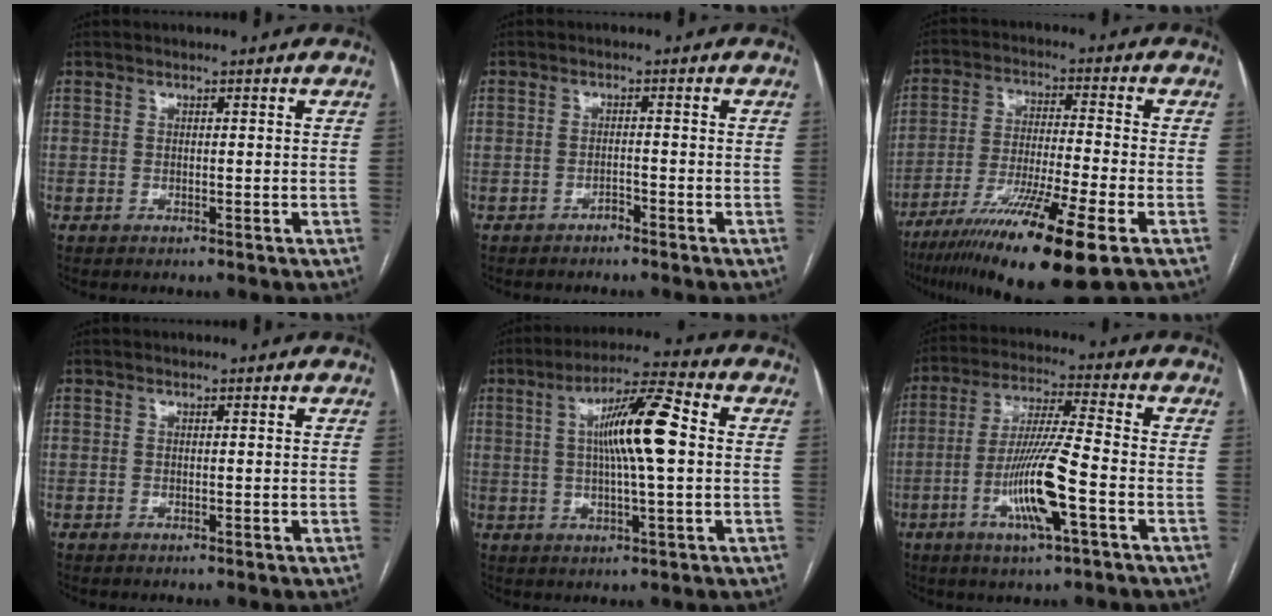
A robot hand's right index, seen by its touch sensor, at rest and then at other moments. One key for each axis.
{"total": 1.1, "fx": -1.0, "fy": 0.3, "fz": 0.4, "tx": -0.006, "ty": 0.002, "tz": -0.017}
{"total": 17.2, "fx": -10.3, "fy": 0.2, "fz": 13.8, "tx": -0.232, "ty": -0.043, "tz": -0.177}
{"total": 0.0}
{"total": 11.5, "fx": 1.4, "fy": 1.1, "fz": 11.3, "tx": -0.197, "ty": 0.018, "tz": 0.021}
{"total": 12.0, "fx": -4.0, "fy": 0.4, "fz": 11.3, "tx": -0.221, "ty": -0.009, "tz": -0.077}